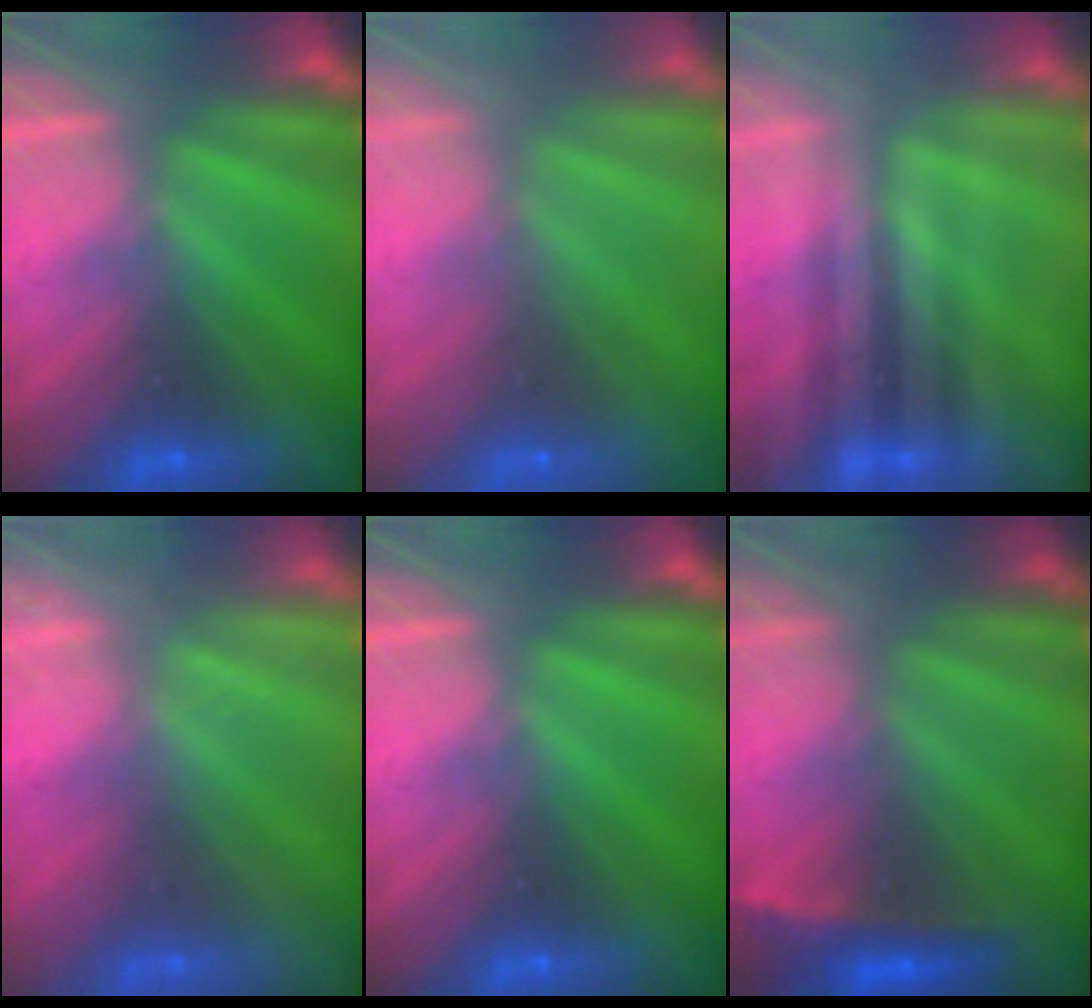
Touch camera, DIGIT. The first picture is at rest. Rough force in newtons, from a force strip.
{"total": 8.9}
{"total": 2.1}
{"total": 2.3}
{"total": 0.0}
{"total": 2.3}